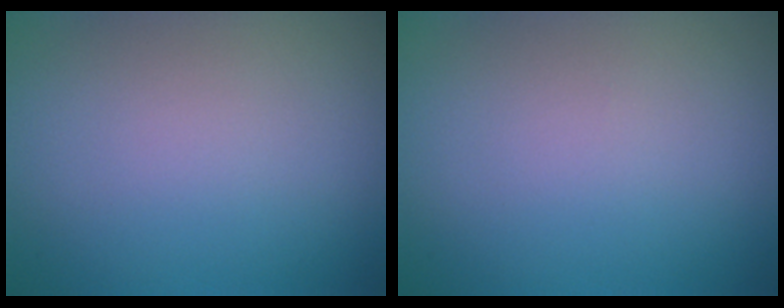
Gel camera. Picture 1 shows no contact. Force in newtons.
{"total": 0.0}